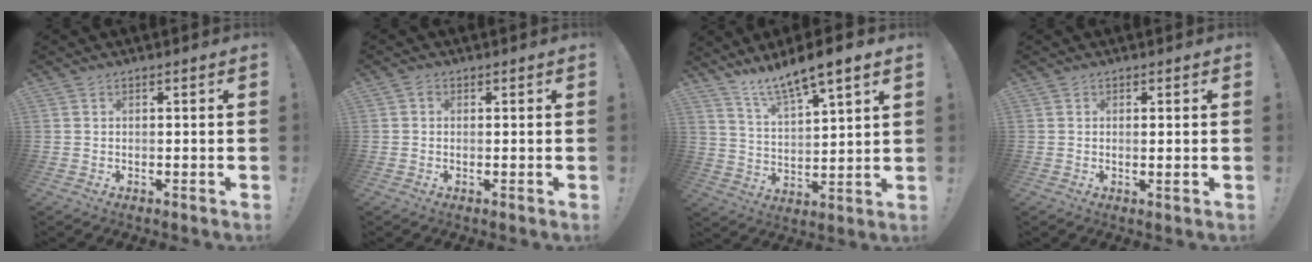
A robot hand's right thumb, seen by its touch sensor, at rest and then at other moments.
{"total": 0.8, "force": [0.2, 0.6, 0.5], "torque": [-0.001, -0.001, 0.002]}
{"total": 10.0, "force": [8.6, 0.9, 5.0], "torque": [-0.092, -0.065, 0.149]}
{"total": 1.5, "force": [0.5, -0.2, 1.4], "torque": [-0.013, -0.006, 0.004]}